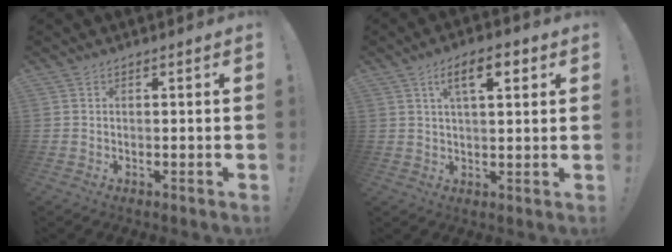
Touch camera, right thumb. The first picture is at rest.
{"total": 8.7, "force": [3.6, 3.1, 7.2], "torque": [-0.105, -0.004, 0.056]}